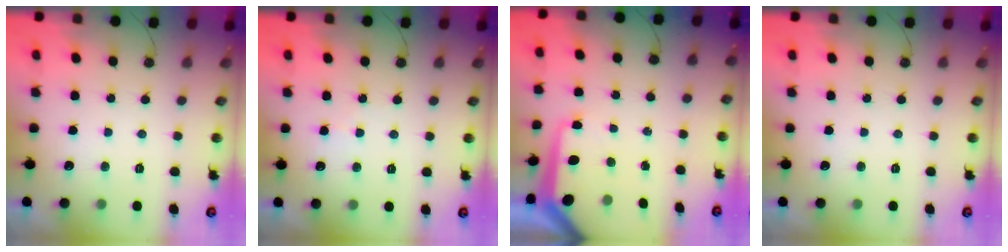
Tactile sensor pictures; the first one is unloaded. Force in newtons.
{"total": 5.6, "press": 5.5, "slide": 0.9}
{"total": 9.3, "press": 9.3, "slide": 0.7}
{"total": 0.0}